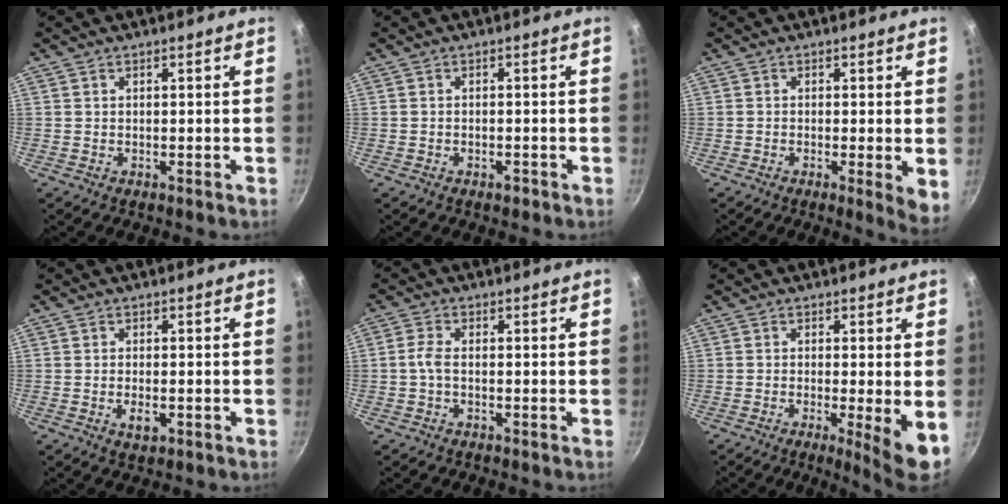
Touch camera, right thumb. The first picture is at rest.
{"total": 1.4, "force": [-0.9, 0.7, 0.7], "torque": [-0.015, 0.007, -0.011]}
{"total": 4.7, "force": [-0.5, 1.0, 4.6], "torque": [-0.055, -0.012, -0.009]}
{"total": 2.9, "force": [-0.9, 1.4, 2.3], "torque": [-0.044, -0.001, -0.015]}
{"total": 2.6, "force": [-0.6, 1.3, 2.2], "torque": [-0.054, 0.012, -0.020]}
{"total": 6.7, "force": [-1.3, 0.7, 6.5], "torque": [-0.096, -0.011, -0.019]}